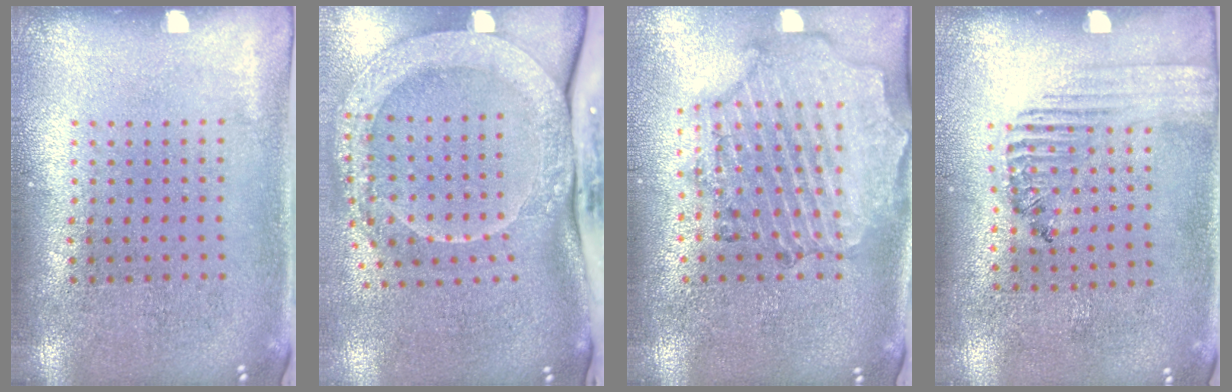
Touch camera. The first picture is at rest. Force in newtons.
{"total": 2.7, "press": 2.3, "slide": 1.5}
{"total": 1.7, "press": 1.6, "slide": 0.3}
{"total": 1.4, "press": 1.1, "slide": 0.9}